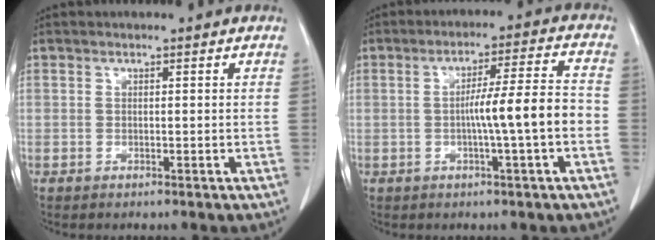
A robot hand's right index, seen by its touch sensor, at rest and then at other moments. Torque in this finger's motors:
{"motor_torque": [0.81, -0.28, 0.29, 0.11]}